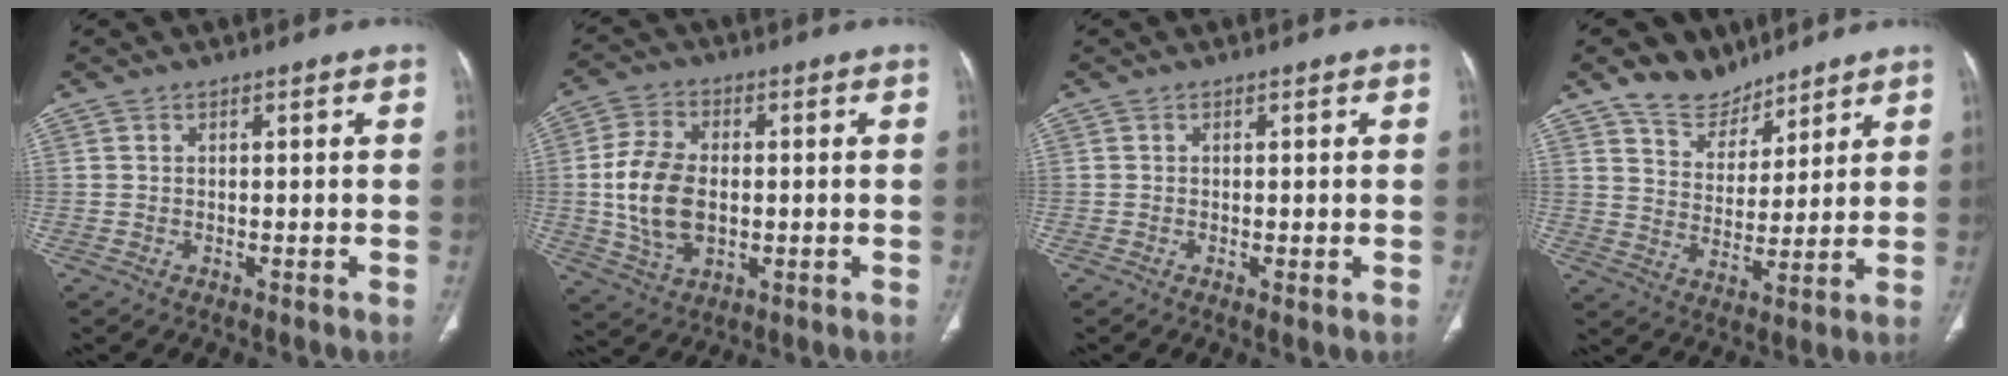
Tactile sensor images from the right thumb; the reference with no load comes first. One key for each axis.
{"total": 12.0, "fx": -0.3, "fy": 7.7, "fz": 9.2, "tx": -0.177, "ty": 0.003, "tz": 0.000}
{"total": 0.9, "fx": -0.2, "fy": 0.2, "fz": 0.9, "tx": -0.022, "ty": -0.005, "tz": -0.004}
{"total": 9.3, "fx": 7.3, "fy": 5.4, "fz": 1.5, "tx": 0.005, "ty": -0.054, "tz": 0.142}